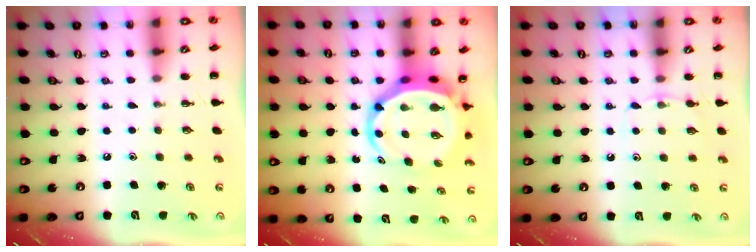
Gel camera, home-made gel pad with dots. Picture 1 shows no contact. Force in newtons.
{"total": 8.6, "press": 8.1, "slide": 2.9}
{"total": 5.0, "press": 4.7, "slide": 1.6}